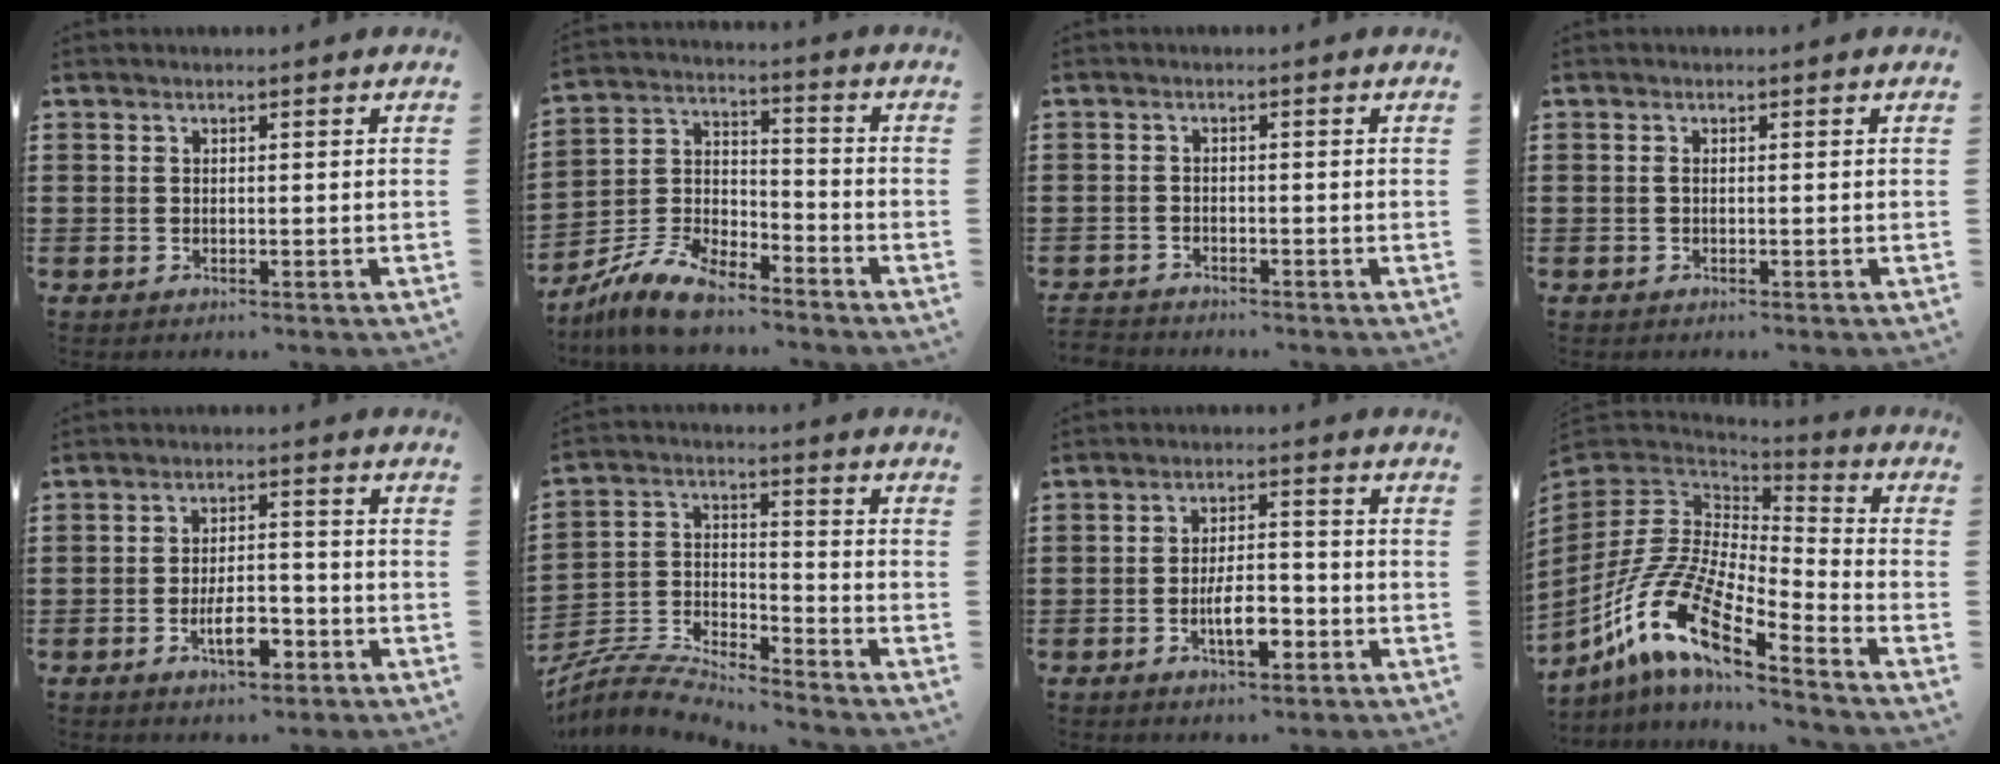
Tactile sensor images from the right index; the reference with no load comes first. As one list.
[{"total": 8.6, "force": [-7.6, 2.5, 3.4], "torque": [-0.090, 0.011, -0.153]}, {"total": 1.7, "force": [-1.7, 0.2, -0.2], "torque": [-0.002, 0.002, -0.039]}, {"total": 0.5, "force": [-0.1, 0.1, 0.5], "torque": [-0.010, -0.002, -0.003]}, {"total": 6.2, "force": [-3.0, 2.4, 4.9], "torque": [-0.085, 0.009, -0.055]}, {"total": 6.2, "force": [-6.0, 0.8, 1.4], "torque": [-0.047, -0.006, -0.126]}, {"total": 5.9, "force": [-2.4, 2.2, 4.9], "torque": [-0.096, 0.003, -0.048]}, {"total": 14.8, "force": [-9.5, 4.9, 10.3], "torque": [-0.242, 0.000, -0.197]}]